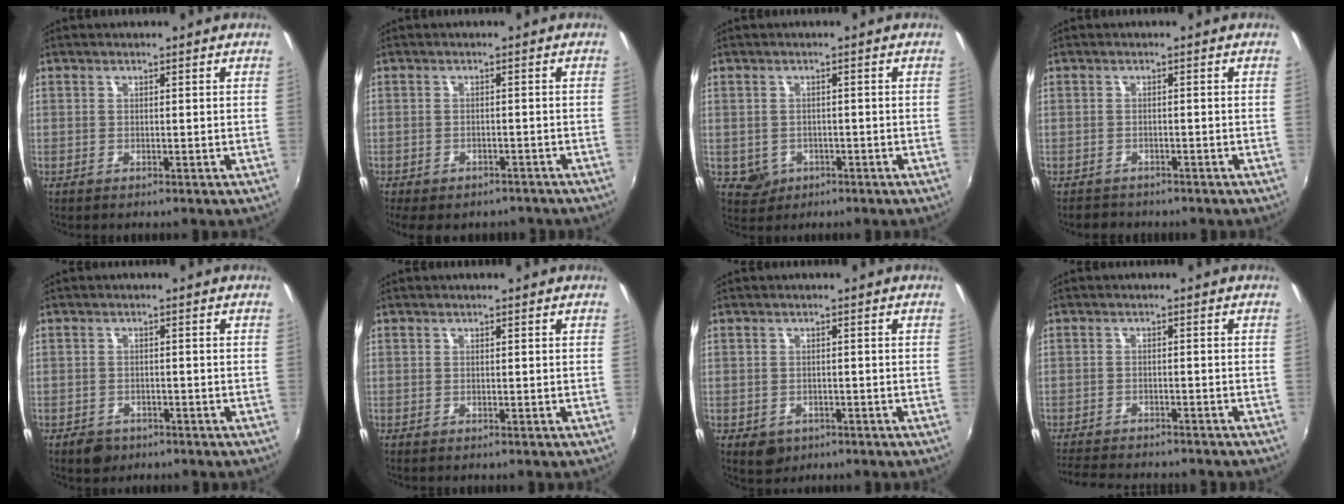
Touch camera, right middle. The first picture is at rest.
{"total": 8.5, "force": [-6.6, 3.8, 3.8], "torque": [-0.084, -0.029, -0.088]}
{"total": 3.5, "force": [-1.1, 3.2, 0.8], "torque": [-0.024, 0.000, -0.008]}
{"total": 2.8, "force": [-2.4, 1.4, 0.3], "torque": [-0.015, -0.003, -0.042]}
{"total": 3.2, "force": [-2.1, 2.2, 0.9], "torque": [-0.024, -0.002, -0.031]}
{"total": 0.0}
{"total": 3.4, "force": [-1.6, 2.7, 1.3], "torque": [-0.028, -0.006, -0.018]}
{"total": 9.8, "force": [-9.0, 1.9, 3.6], "torque": [-0.092, -0.016, -0.139]}